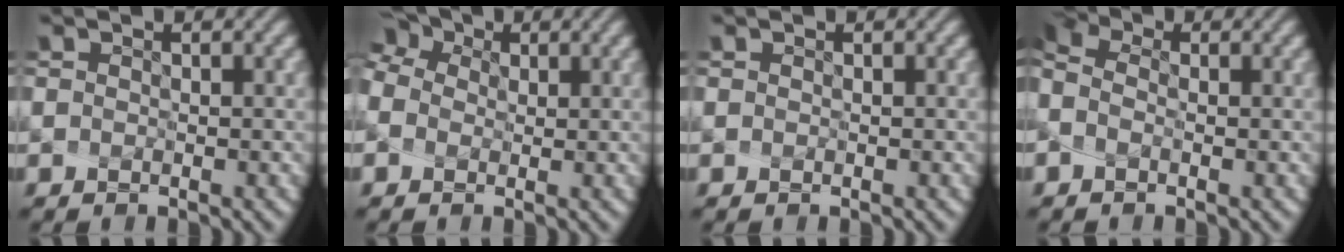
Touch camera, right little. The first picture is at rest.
{"total": 5.0, "force": [0.4, 3.7, 3.4], "torque": [-0.084, 0.022, -0.003]}
{"total": 0.0}
{"total": 3.1, "force": [-0.5, 1.9, 2.5], "torque": [-0.072, 0.008, -0.016]}